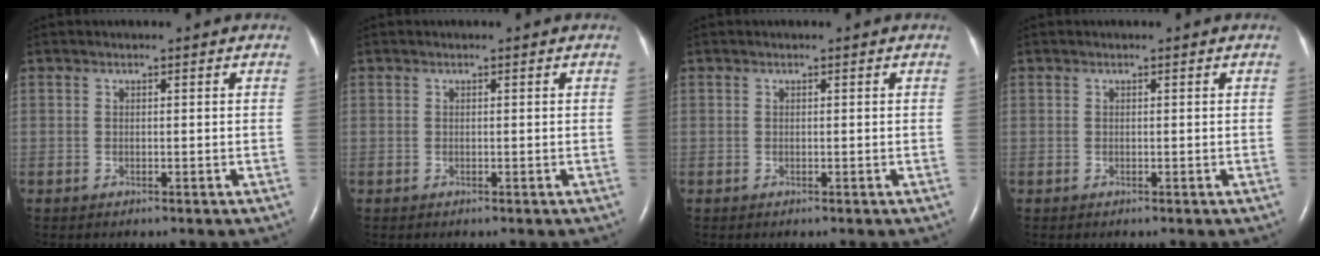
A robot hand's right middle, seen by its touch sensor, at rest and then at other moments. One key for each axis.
{"total": 0.0}
{"total": 0.0}
{"total": 0.0}